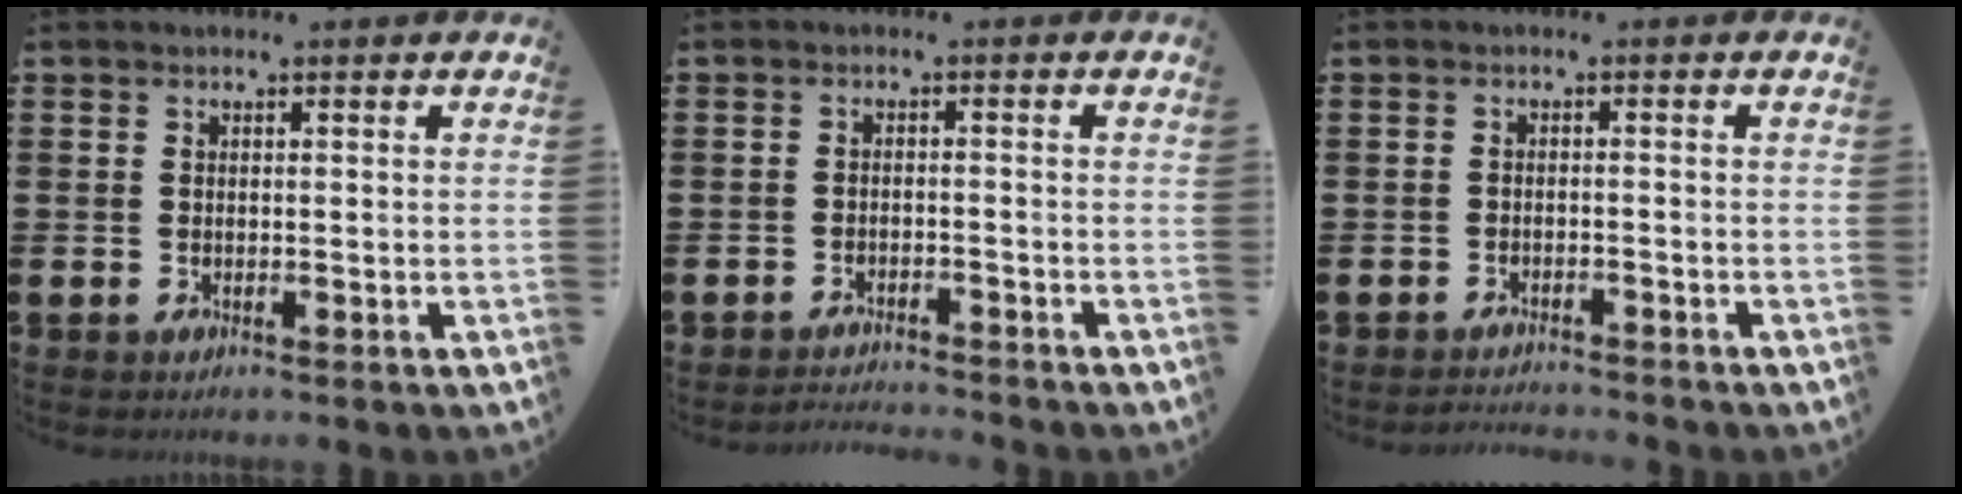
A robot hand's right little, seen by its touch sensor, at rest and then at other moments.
{"total": 1.8, "force": [-1.8, -0.1, -0.1], "torque": [-0.002, 0.005, -0.039]}
{"total": 1.5, "force": [-1.5, -0.1, -0.1], "torque": [-0.002, 0.003, -0.030]}